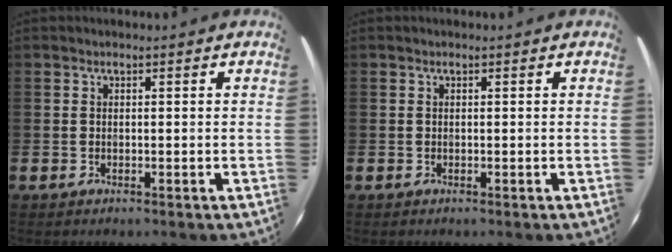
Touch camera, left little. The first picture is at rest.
{"total": 0.0}